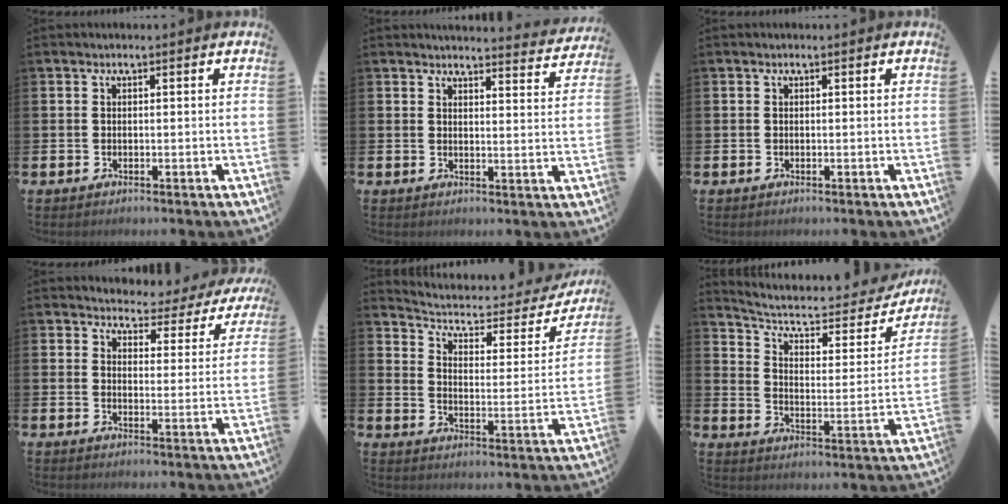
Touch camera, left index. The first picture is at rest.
{"total": 3.9, "force": [3.9, 0.1, 0.3], "torque": [0.002, -0.033, 0.065]}
{"total": 0.0}
{"total": 3.6, "force": [3.4, 1.3, 0.2], "torque": [-0.014, -0.037, 0.052]}
{"total": 4.7, "force": [4.0, 1.8, 1.6], "torque": [-0.055, -0.033, 0.057]}
{"total": 7.2, "force": [5.9, 2.5, 3.2], "torque": [-0.091, -0.036, 0.095]}